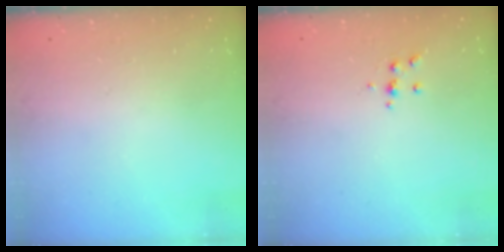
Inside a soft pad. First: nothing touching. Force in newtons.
{"total": 4.0, "press": 3.9, "slide": 0.9}